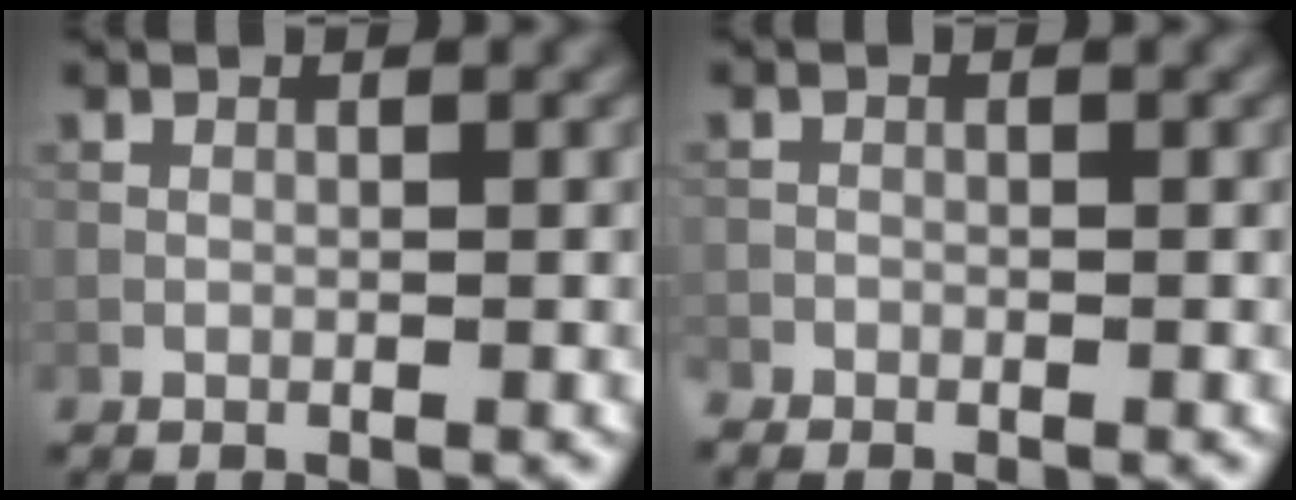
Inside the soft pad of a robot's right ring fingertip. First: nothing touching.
{"total": 1.0, "force": [-1.0, 0.3, 0.0], "torque": [-0.003, -0.002, -0.023]}